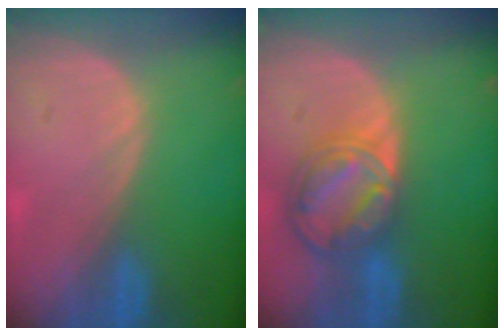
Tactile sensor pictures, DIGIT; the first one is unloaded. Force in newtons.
{"total": 8.7, "press": 7.4, "slide": 4.6}